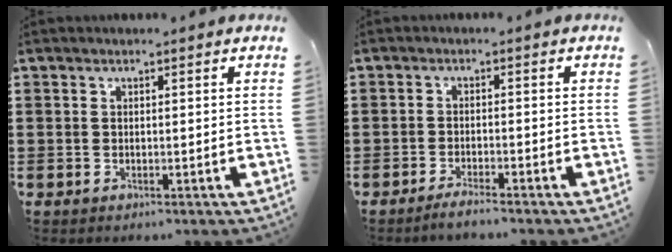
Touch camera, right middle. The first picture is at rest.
{"total": 1.9, "force": [-1.7, -0.1, 0.9], "torque": [-0.017, 0.001, -0.031]}